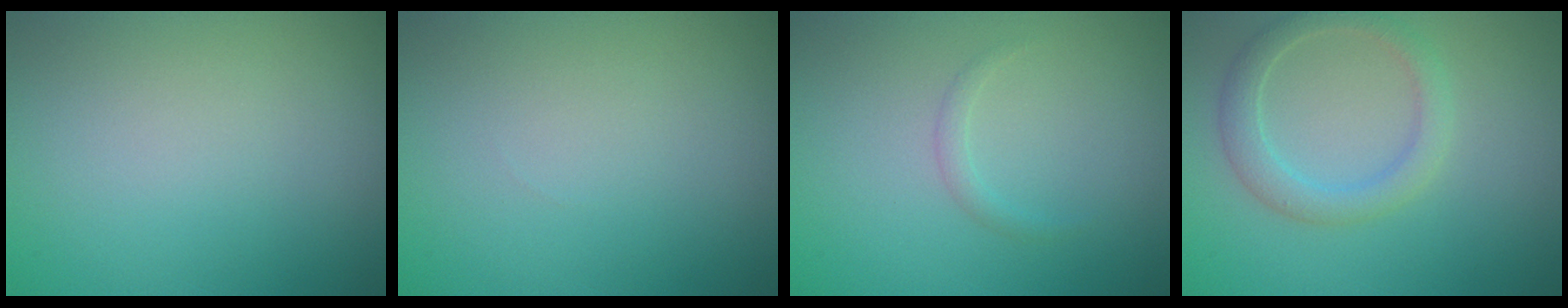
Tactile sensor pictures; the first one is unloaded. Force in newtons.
{"total": 0.0}
{"total": 0.9, "press": 0.9, "slide": 0.0}
{"total": 2.7, "press": 2.7, "slide": 0.0}